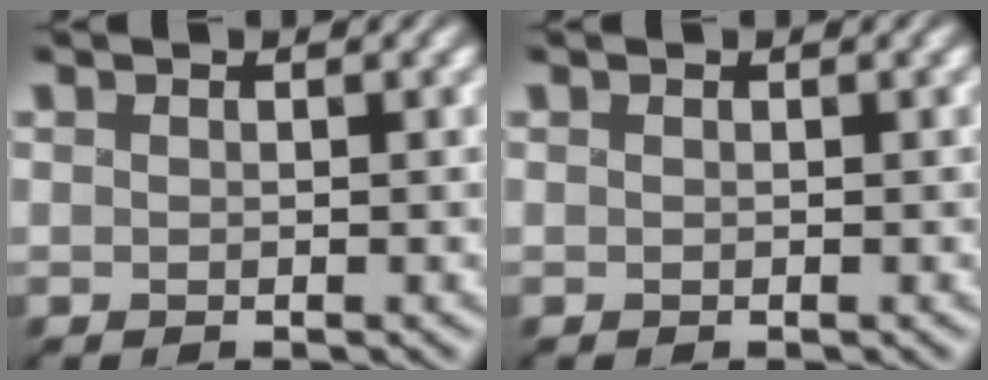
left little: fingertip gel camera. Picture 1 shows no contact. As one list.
[{"total": 0.0}]